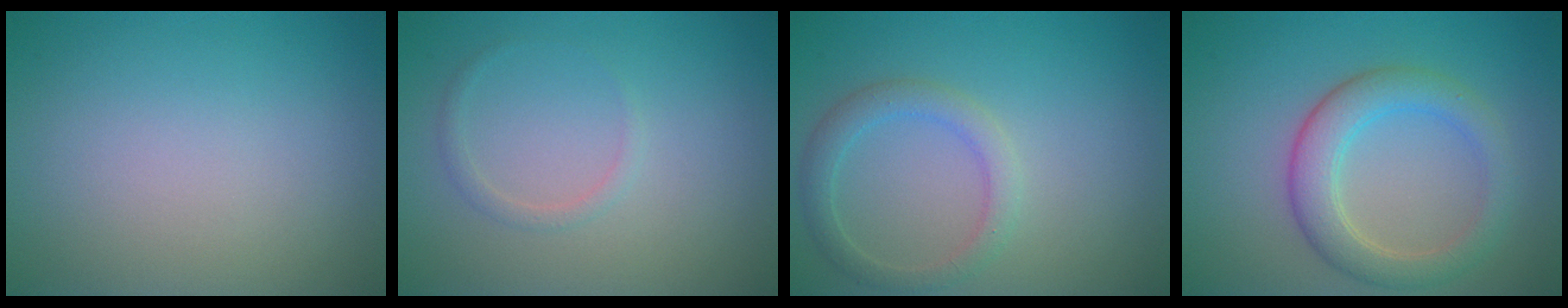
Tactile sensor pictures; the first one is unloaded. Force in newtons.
{"total": 0.9, "press": 0.9, "slide": 0.1}
{"total": 2.5, "press": 2.5, "slide": 0.1}
{"total": 4.4, "press": 4.4, "slide": 0.3}